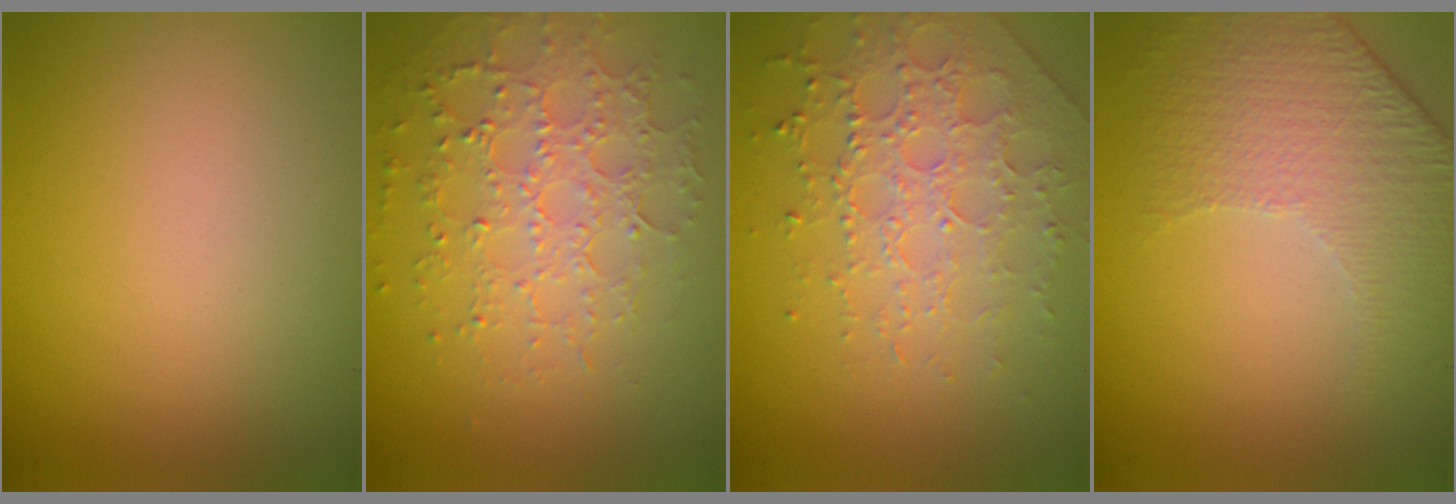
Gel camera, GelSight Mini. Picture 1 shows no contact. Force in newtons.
{"total": 4.8, "press": 3.5, "slide": 3.2}
{"total": 3.8, "press": 3.6, "slide": 1.2}
{"total": 4.8, "press": 3.4, "slide": 3.4}